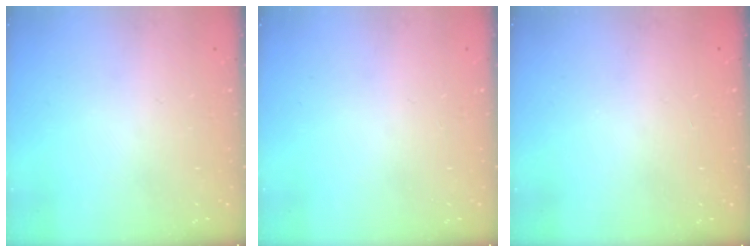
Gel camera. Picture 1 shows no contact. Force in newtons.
{"total": 0.0}
{"total": 0.0}